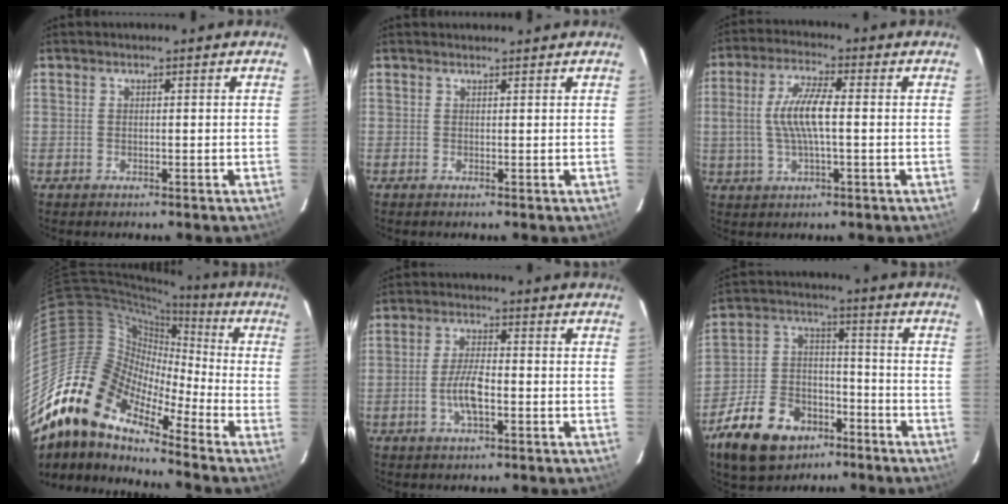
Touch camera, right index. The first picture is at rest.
{"total": 1.4, "force": [1.3, 0.5, 0.3], "torque": [-0.010, 0.007, 0.018]}
{"total": 8.5, "force": [-0.1, 2.2, 8.2], "torque": [-0.162, 0.004, 0.001]}
{"total": 17.2, "force": [-12.8, 6.8, 9.2], "torque": [-0.146, -0.009, -0.265]}
{"total": 5.8, "force": [-1.8, 1.7, 5.2], "torque": [-0.106, 0.001, -0.035]}
{"total": 17.5, "force": [-10.6, 10.7, 8.9], "torque": [-0.211, 0.008, -0.172]}